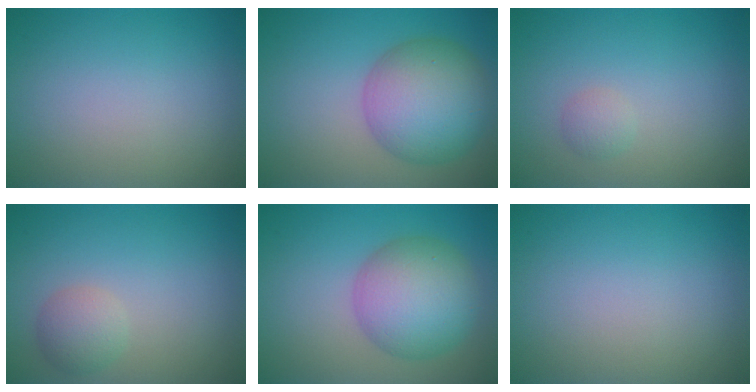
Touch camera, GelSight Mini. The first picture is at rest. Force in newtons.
{"total": 8.3, "press": 8.3, "slide": 0.3}
{"total": 1.1, "press": 1.1, "slide": 0.0}
{"total": 2.2, "press": 2.2, "slide": 0.1}
{"total": 7.5, "press": 7.5, "slide": 0.0}
{"total": 0.0}